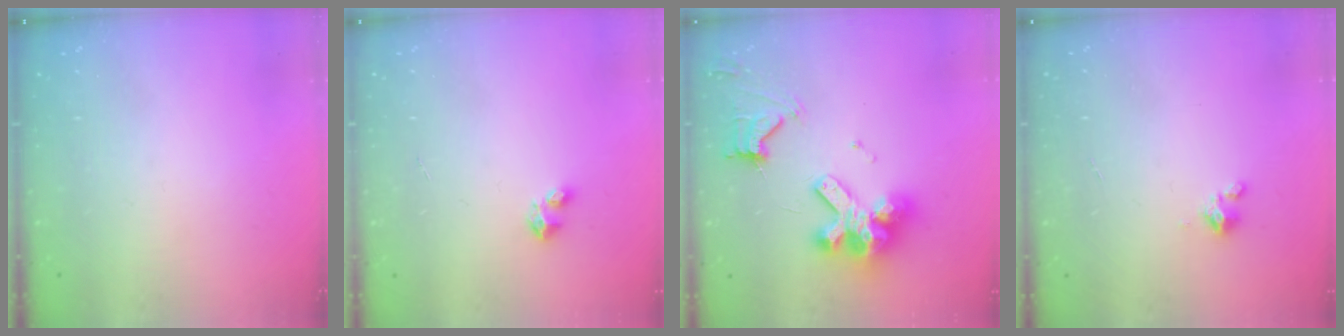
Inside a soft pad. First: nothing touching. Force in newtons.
{"total": 3.0, "press": 2.9, "slide": 0.2}
{"total": 15.7, "press": 15.6, "slide": 1.7}
{"total": 0.9, "press": 0.9, "slide": 0.2}